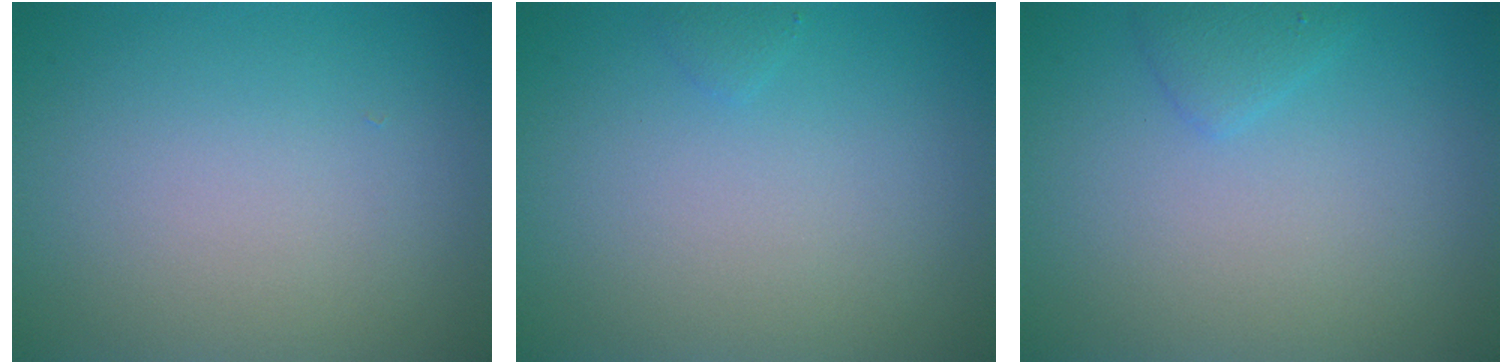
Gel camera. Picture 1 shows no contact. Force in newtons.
{"total": 0.5, "press": 0.5, "slide": 0.0}
{"total": 1.2, "press": 1.2, "slide": 0.0}